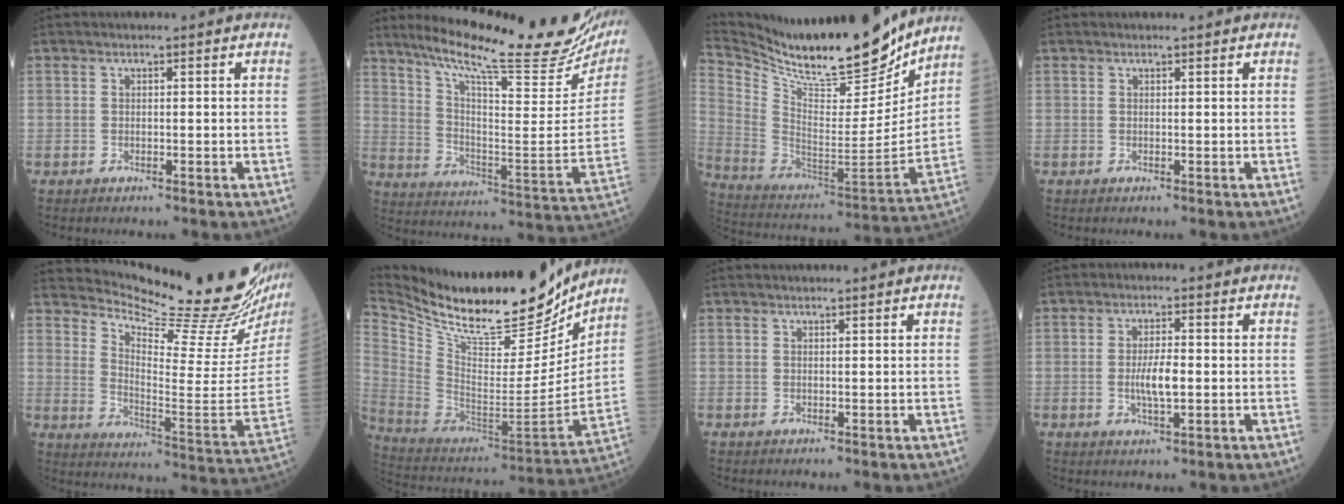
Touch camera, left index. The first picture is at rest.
{"total": 27.7, "force": [23.8, 3.2, 13.7], "torque": [-0.220, -0.074, 0.320]}
{"total": 23.5, "force": [20.9, 3.3, 10.2], "torque": [-0.196, -0.051, 0.337]}
{"total": 0.5, "force": [0.5, 0.0, 0.1], "torque": [-0.005, 0.001, 0.007]}
{"total": 23.1, "force": [21.3, -0.4, 8.8], "torque": [-0.149, -0.122, 0.285]}
{"total": 26.5, "force": [22.8, 5.8, 12.3], "torque": [-0.232, -0.047, 0.357]}
{"total": 1.0, "force": [0.9, 0.0, 0.4], "torque": [-0.002, 0.007, 0.014]}
{"total": 4.3, "force": [-0.7, 0.9, 4.1], "torque": [-0.082, -0.007, -0.013]}